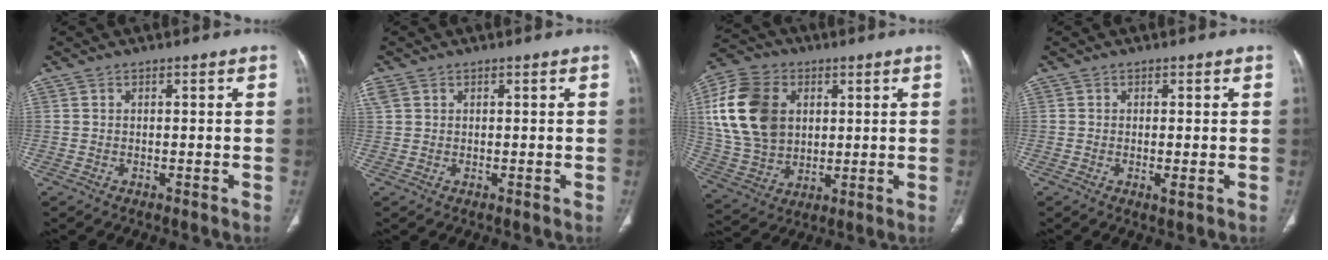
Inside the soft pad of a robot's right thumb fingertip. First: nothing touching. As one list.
[{"total": 2.1, "force": [1.1, 1.5, 1.0], "torque": [-0.031, 0.013, 0.030]}, {"total": 18.3, "force": [4.1, 13.5, 11.7], "torque": [-0.215, -0.002, 0.083]}, {"total": 1.7, "force": [-0.3, 0.3, 1.6], "torque": [-0.030, -0.007, -0.008]}]